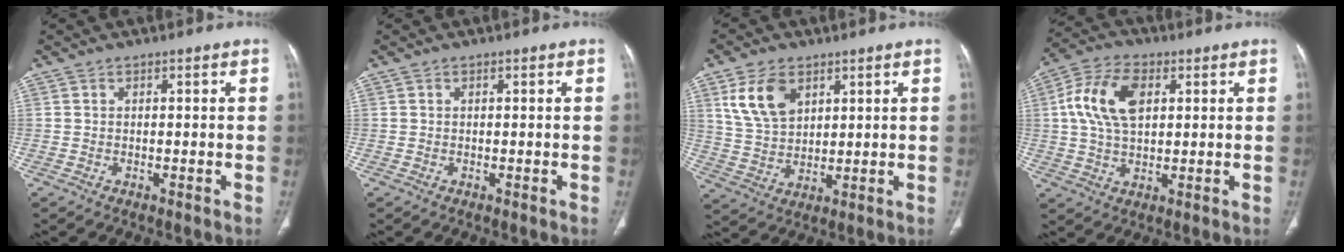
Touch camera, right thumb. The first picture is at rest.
{"total": 0.0}
{"total": 9.9, "force": [4.6, 6.3, 6.2], "torque": [-0.103, -0.015, 0.098]}
{"total": 12.1, "force": [2.8, 7.2, 9.4], "torque": [-0.180, 0.010, 0.049]}